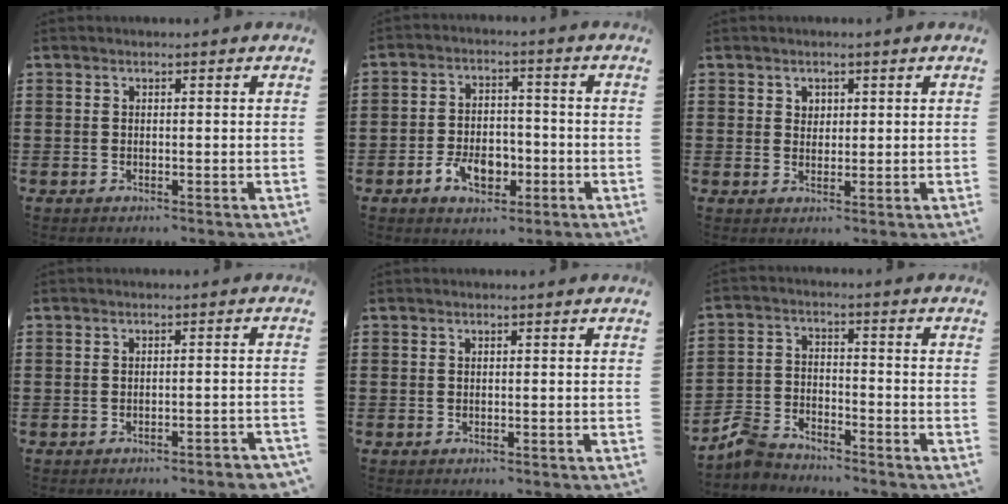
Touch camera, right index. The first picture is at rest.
{"total": 5.8, "force": [-2.5, 3.8, 3.7], "torque": [-0.060, 0.007, -0.045]}
{"total": 1.6, "force": [1.0, 1.3, 0.2], "torque": [-0.007, 0.006, 0.019]}
{"total": 1.4, "force": [-1.3, -0.1, 0.6], "torque": [-0.011, -0.003, -0.026]}
{"total": 0.0}
{"total": 5.3, "force": [-5.0, 1.5, 0.9], "torque": [-0.036, 0.007, -0.106]}